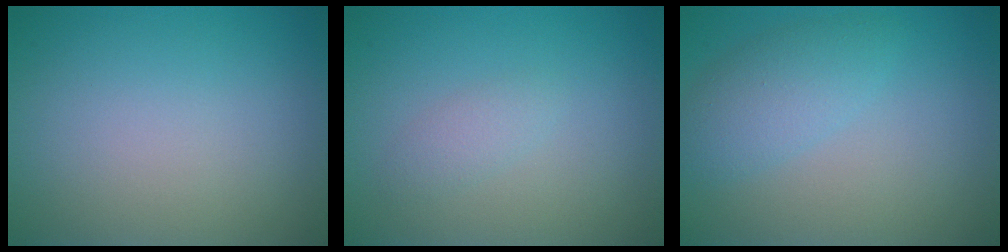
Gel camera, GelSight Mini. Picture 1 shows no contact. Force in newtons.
{"total": 1.2, "press": 1.1, "slide": 0.1}
{"total": 3.1, "press": 3.1, "slide": 0.2}